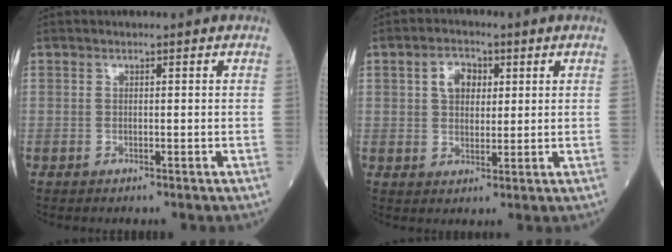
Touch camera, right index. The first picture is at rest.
{"total": 4.6, "force": [1.5, 3.1, 3.1], "torque": [-0.054, 0.012, 0.027]}